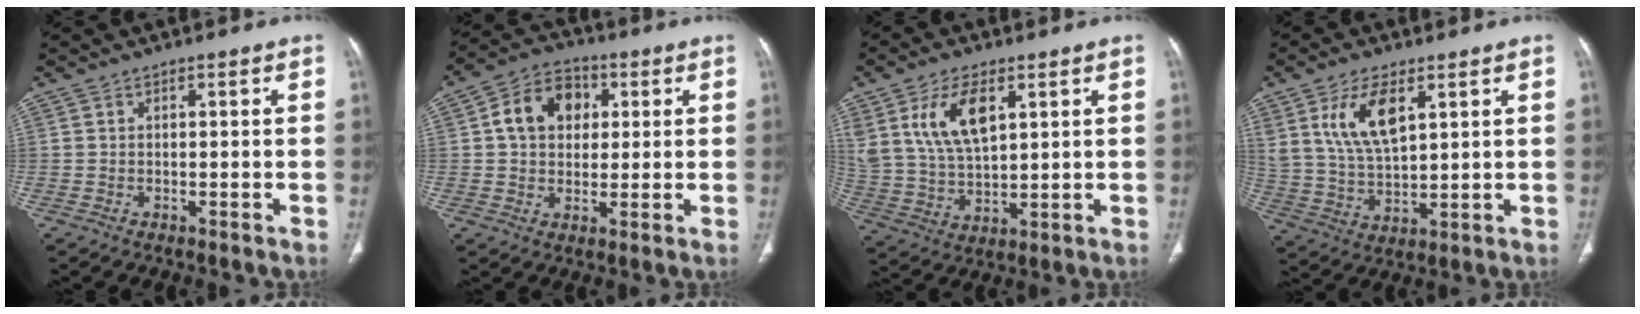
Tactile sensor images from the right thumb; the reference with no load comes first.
{"total": 10.7, "force": [2.3, 8.3, 6.4], "torque": [-0.081, 0.010, 0.031]}
{"total": 12.3, "force": [5.2, 6.4, 9.1], "torque": [-0.170, -0.016, 0.113]}
{"total": 11.3, "force": [5.1, 5.4, 8.5], "torque": [-0.156, -0.020, 0.108]}